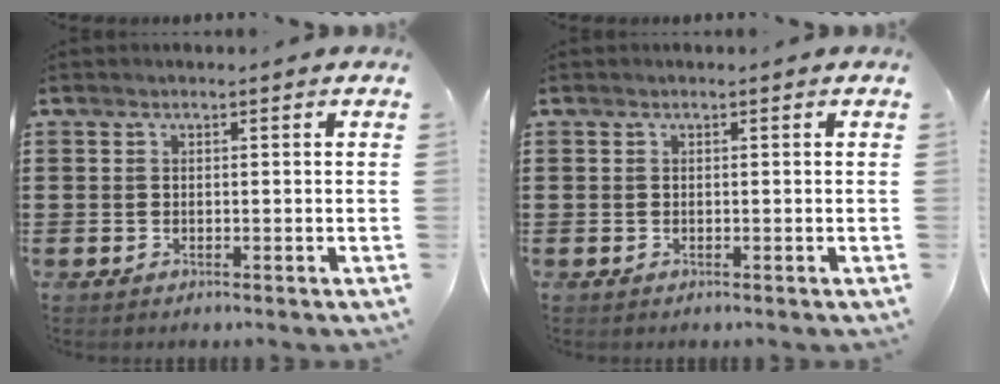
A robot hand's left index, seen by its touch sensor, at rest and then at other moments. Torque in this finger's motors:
{"motor_torque": [-0.02, -0.02, 0.01, -0.01]}